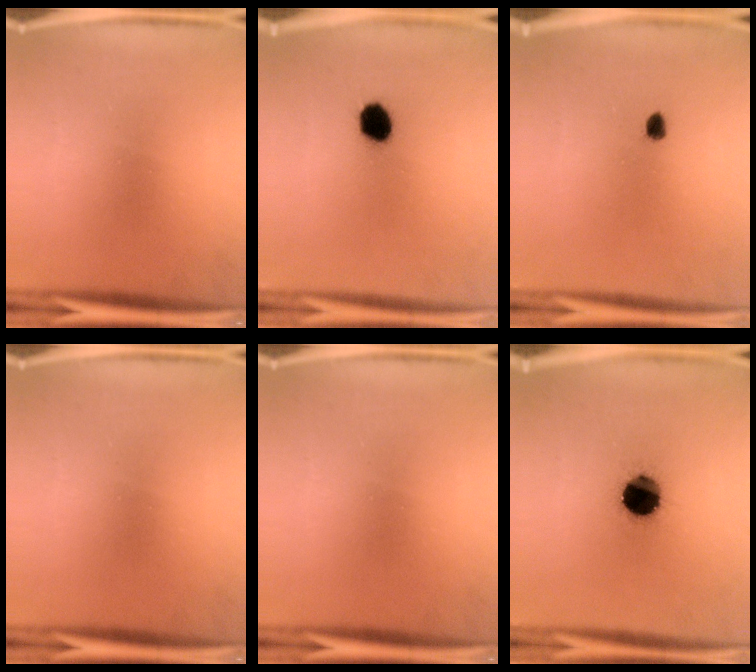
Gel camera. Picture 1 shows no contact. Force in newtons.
{"total": 6.1}
{"total": 1.5}
{"total": 0.0}
{"total": 0.0}
{"total": 14.1}